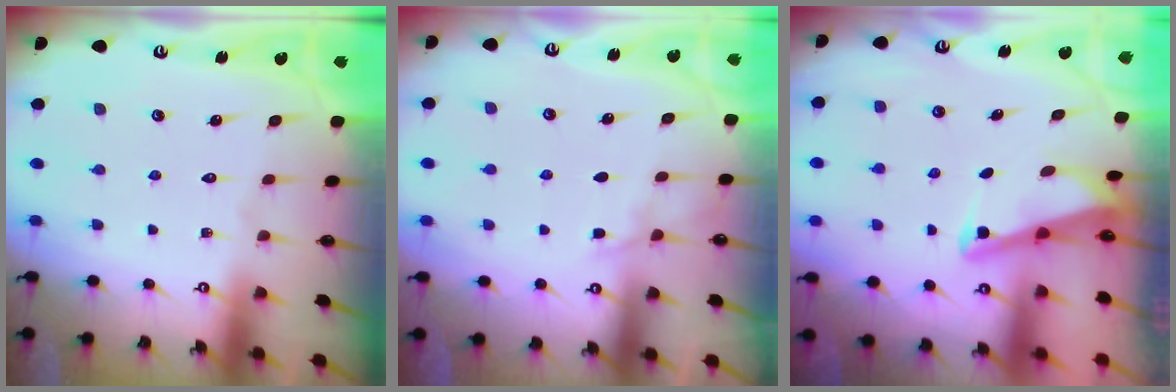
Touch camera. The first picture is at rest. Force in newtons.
{"total": 4.0, "press": 4.0, "slide": 0.5}
{"total": 2.9, "press": 2.8, "slide": 0.3}